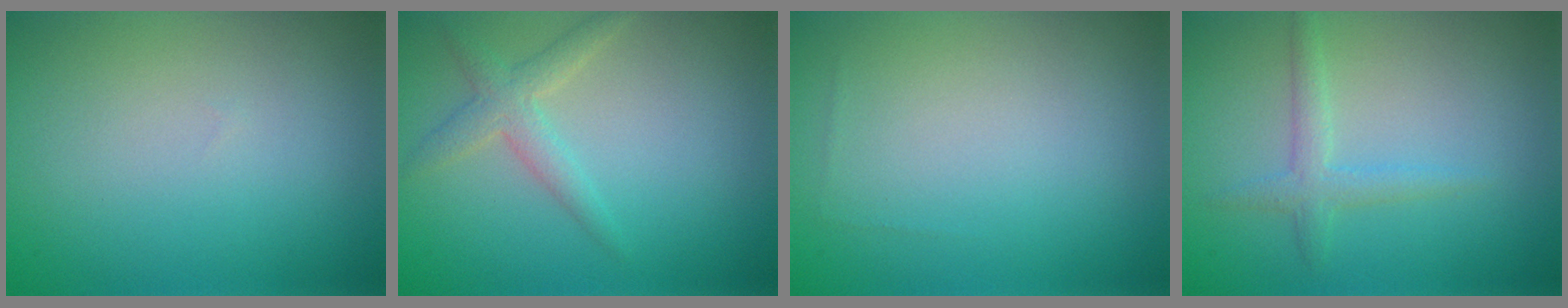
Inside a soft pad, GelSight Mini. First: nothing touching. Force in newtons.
{"total": 2.4, "press": 2.4, "slide": 0.1}
{"total": 0.0}
{"total": 1.9, "press": 1.9, "slide": 0.1}